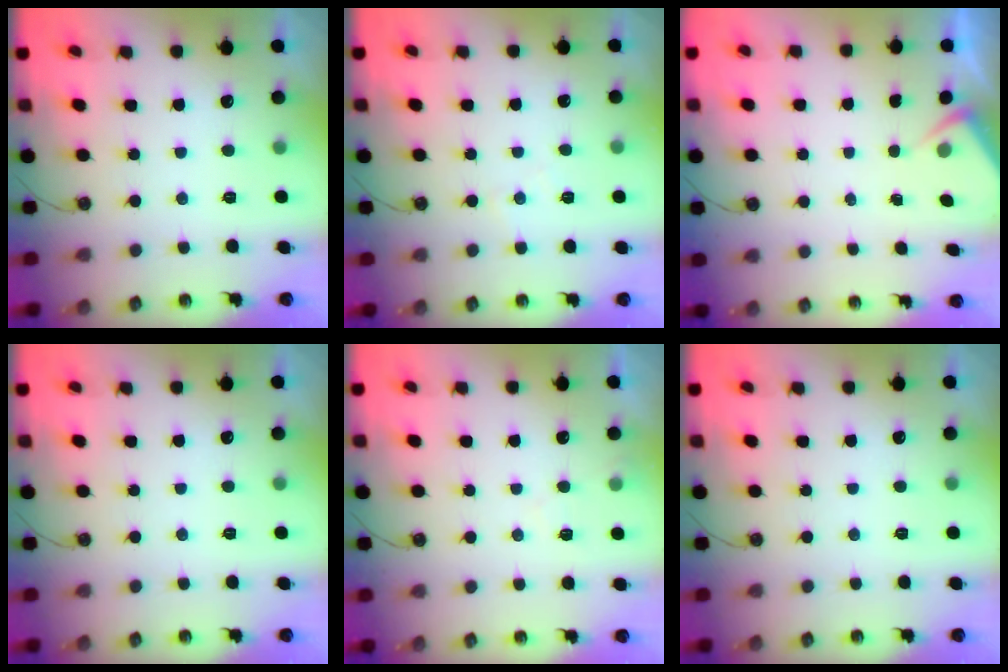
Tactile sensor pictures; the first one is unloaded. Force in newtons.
{"total": 3.0, "press": 2.9, "slide": 0.5}
{"total": 2.4, "press": 2.4, "slide": 0.4}
{"total": 0.0}
{"total": 5.5, "press": 5.4, "slide": 0.8}
{"total": 0.0}